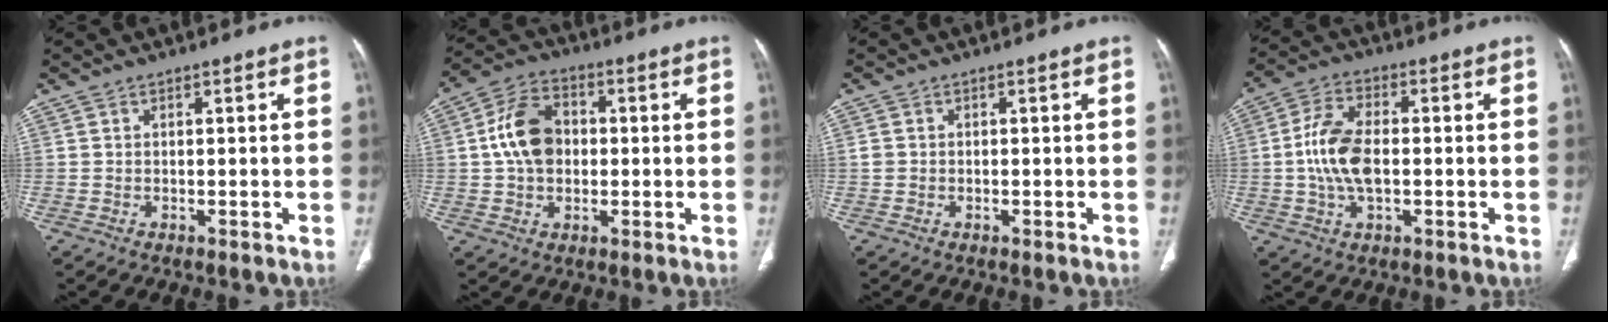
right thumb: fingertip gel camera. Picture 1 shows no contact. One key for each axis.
{"total": 10.6, "fx": 0.6, "fy": 7.6, "fz": 7.3, "tx": -0.117, "ty": 0.019, "tz": 0.005}
{"total": 1.1, "fx": -0.1, "fy": 1.0, "fz": 0.5, "tx": -0.010, "ty": 0.002, "tz": -0.003}
{"total": 10.3, "fx": -0.5, "fy": 5.6, "fz": 8.6, "tx": -0.170, "ty": 0.013, "tz": -0.014}